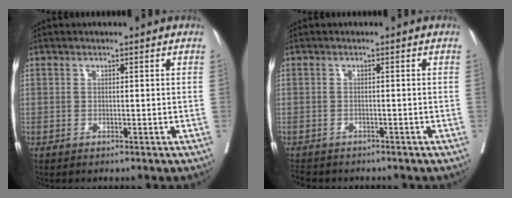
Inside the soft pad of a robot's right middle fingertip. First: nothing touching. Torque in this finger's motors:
{"motor_torque": [0.94, -1.20, 0.15, 0.05]}